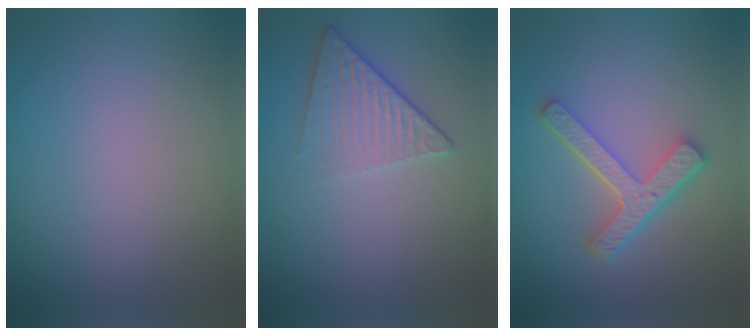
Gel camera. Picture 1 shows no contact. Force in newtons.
{"total": 3.6, "press": 2.6, "slide": 2.4}
{"total": 4.5, "press": 3.3, "slide": 3.1}